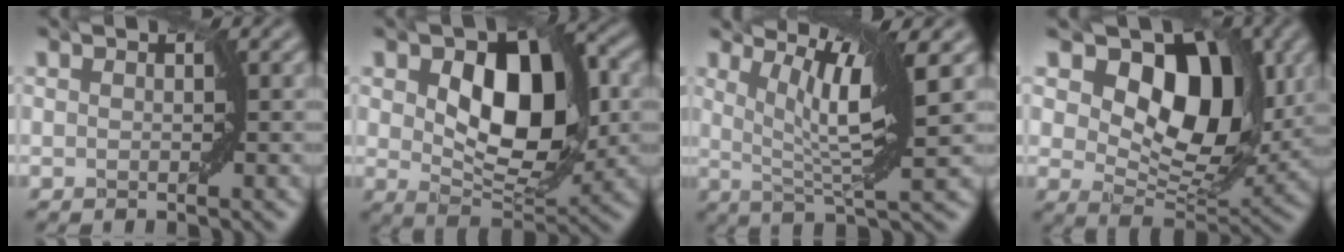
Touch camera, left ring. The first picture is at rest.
{"total": 9.6, "force": [1.3, 5.6, 7.7], "torque": [-0.125, -0.001, 0.025]}
{"total": 7.0, "force": [2.6, 1.3, 6.4], "torque": [-0.101, -0.002, 0.048]}
{"total": 11.1, "force": [4.3, 6.9, 7.6], "torque": [-0.110, -0.005, 0.062]}